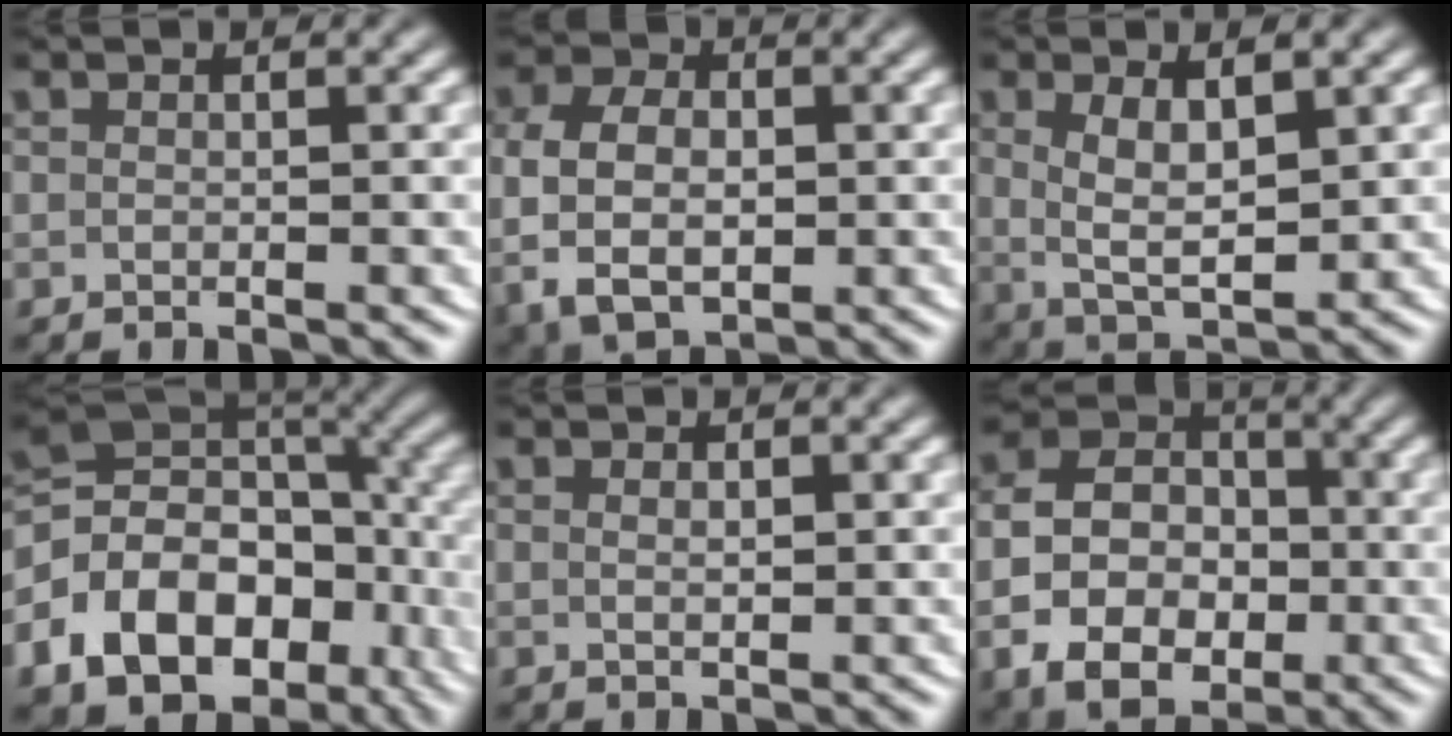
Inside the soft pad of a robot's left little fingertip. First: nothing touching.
{"total": 7.7, "force": [-0.6, 5.7, 5.2], "torque": [-0.125, -0.025, 0.008]}
{"total": 5.0, "force": [0.2, 2.4, 4.4], "torque": [-0.082, -0.012, 0.014]}
{"total": 17.1, "force": [-5.9, 12.8, 9.7], "torque": [-0.176, -0.054, -0.075]}
{"total": 0.6, "force": [0.3, -0.2, 0.5], "torque": [-0.008, -0.006, 0.011]}
{"total": 12.0, "force": [-2.3, 10.1, 6.0], "torque": [-0.118, -0.026, -0.040]}